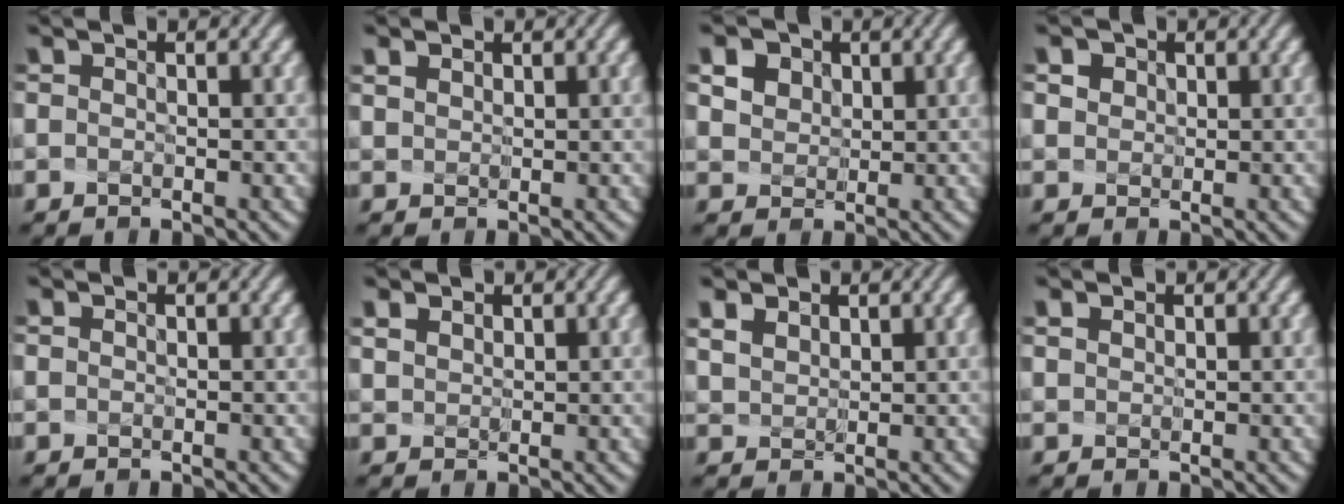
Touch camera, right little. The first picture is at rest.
{"total": 1.3, "force": [1.0, 0.8, 0.4], "torque": [-0.021, 0.013, 0.024]}
{"total": 6.6, "force": [3.6, 4.9, 2.8], "torque": [-0.072, 0.019, 0.062]}
{"total": 3.3, "force": [1.8, 2.4, 1.5], "torque": [-0.027, 0.021, 0.014]}
{"total": 0.0}
{"total": 1.9, "force": [1.5, 1.1, 0.5], "torque": [-0.032, 0.012, 0.039]}
{"total": 2.8, "force": [2.1, 1.6, 0.8], "torque": [-0.052, 0.008, 0.059]}
{"total": 0.6, "force": [0.5, 0.3, 0.0], "torque": [-0.007, 0.012, 0.012]}